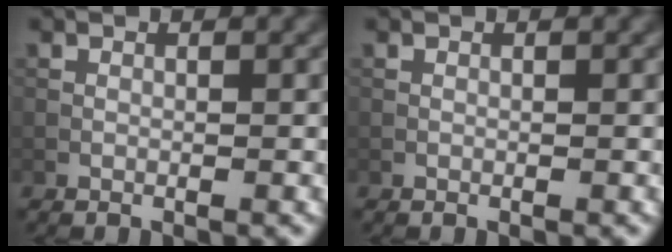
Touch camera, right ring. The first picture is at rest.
{"total": 0.0}